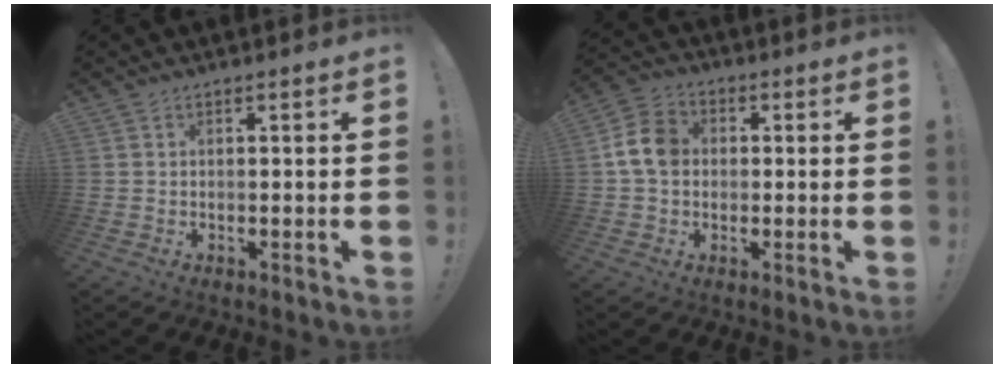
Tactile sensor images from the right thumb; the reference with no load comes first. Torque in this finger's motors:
{"motor_torque": [0.40, 0.51, 0.35, -0.37, 0.27]}